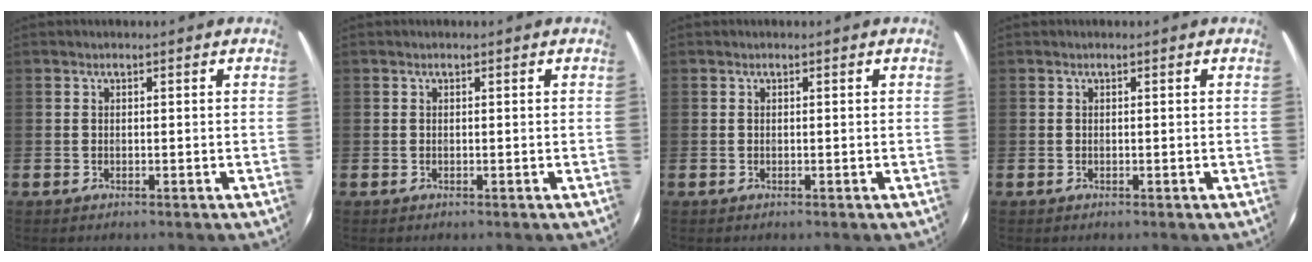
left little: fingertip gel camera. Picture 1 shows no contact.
{"total": 0.0}
{"total": 0.0}
{"total": 0.0}